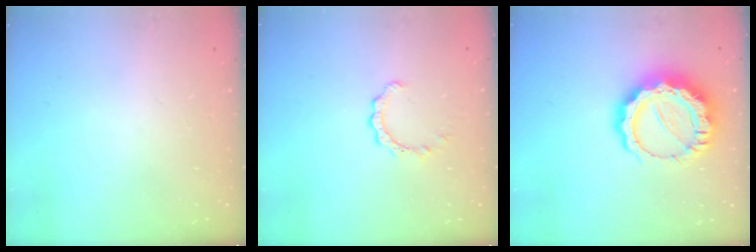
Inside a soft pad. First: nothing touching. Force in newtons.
{"total": 2.7, "press": 2.7, "slide": 0.0}
{"total": 15.7, "press": 15.6, "slide": 1.5}